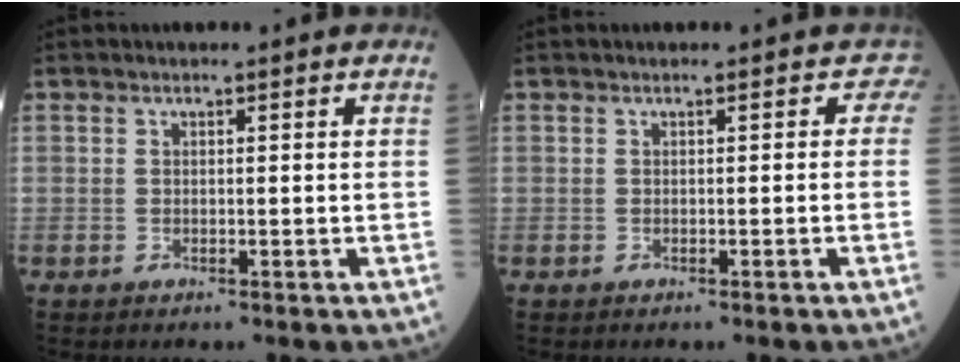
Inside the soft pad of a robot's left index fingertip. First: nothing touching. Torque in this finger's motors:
{"motor_torque": [0.25, -0.13, -0.02, 0.00]}